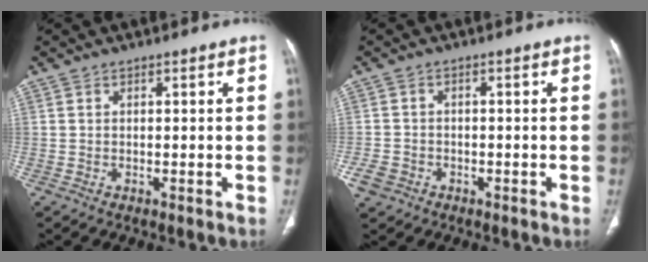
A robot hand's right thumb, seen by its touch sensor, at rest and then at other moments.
{"total": 4.0, "force": [-1.9, 3.2, 1.3], "torque": [-0.028, 0.013, -0.030]}